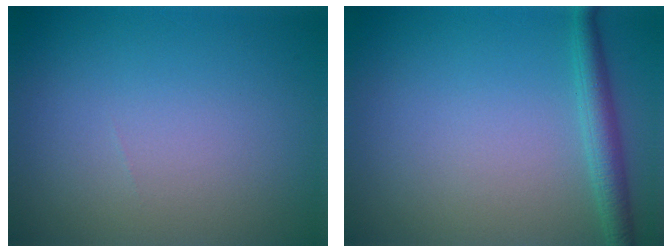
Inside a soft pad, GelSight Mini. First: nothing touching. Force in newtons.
{"total": 2.5, "press": 2.5, "slide": 0.1}